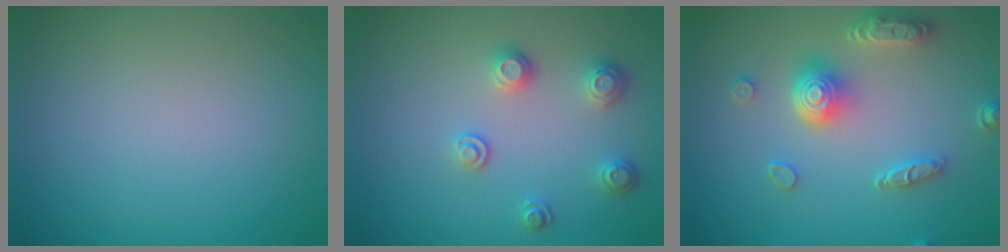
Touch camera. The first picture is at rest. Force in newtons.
{"total": 2.4, "press": 2.4, "slide": 0.4}
{"total": 4.9, "press": 4.0, "slide": 2.9}